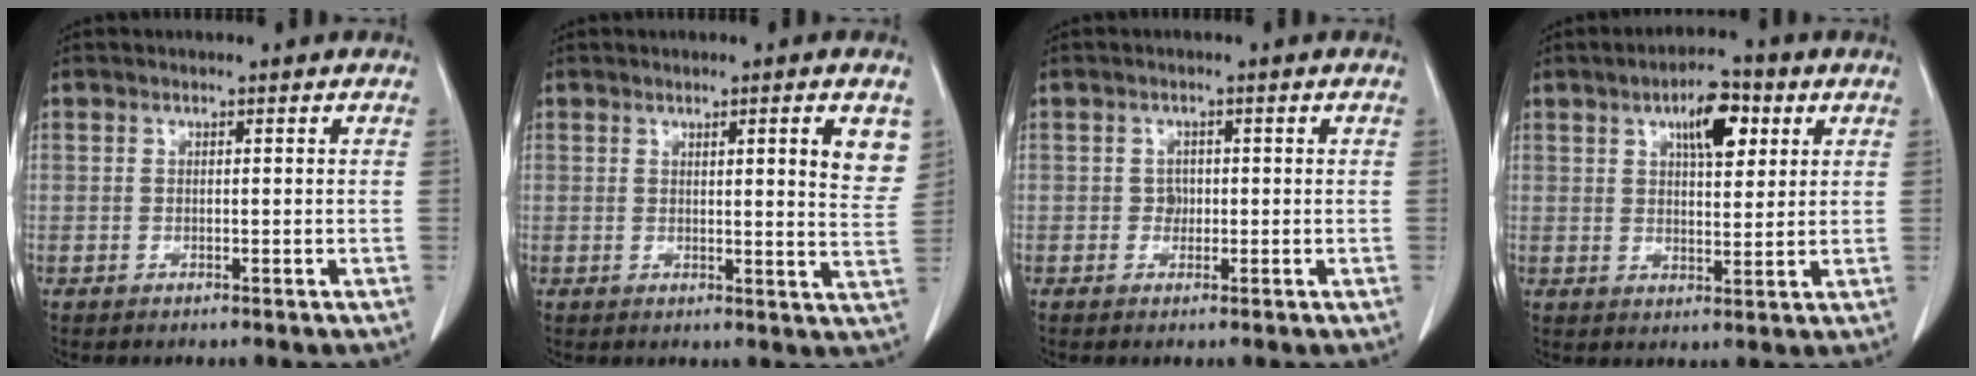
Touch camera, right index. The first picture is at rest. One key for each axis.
{"total": 6.3, "fx": 2.8, "fy": 0.6, "fz": 5.6, "tx": -0.061, "ty": -0.014, "tz": 0.031}
{"total": 1.3, "fx": 0.0, "fy": 1.2, "fz": 0.5, "tx": -0.001, "ty": 0.006, "tz": 0.005}
{"total": 7.6, "fx": 3.4, "fy": 2.8, "fz": 6.2, "tx": -0.100, "ty": 0.010, "tz": 0.053}